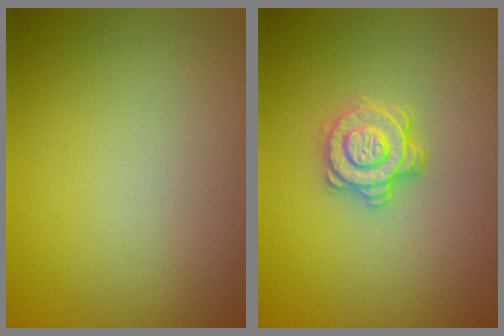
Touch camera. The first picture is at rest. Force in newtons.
{"total": 2.9, "press": 2.5, "slide": 1.3}